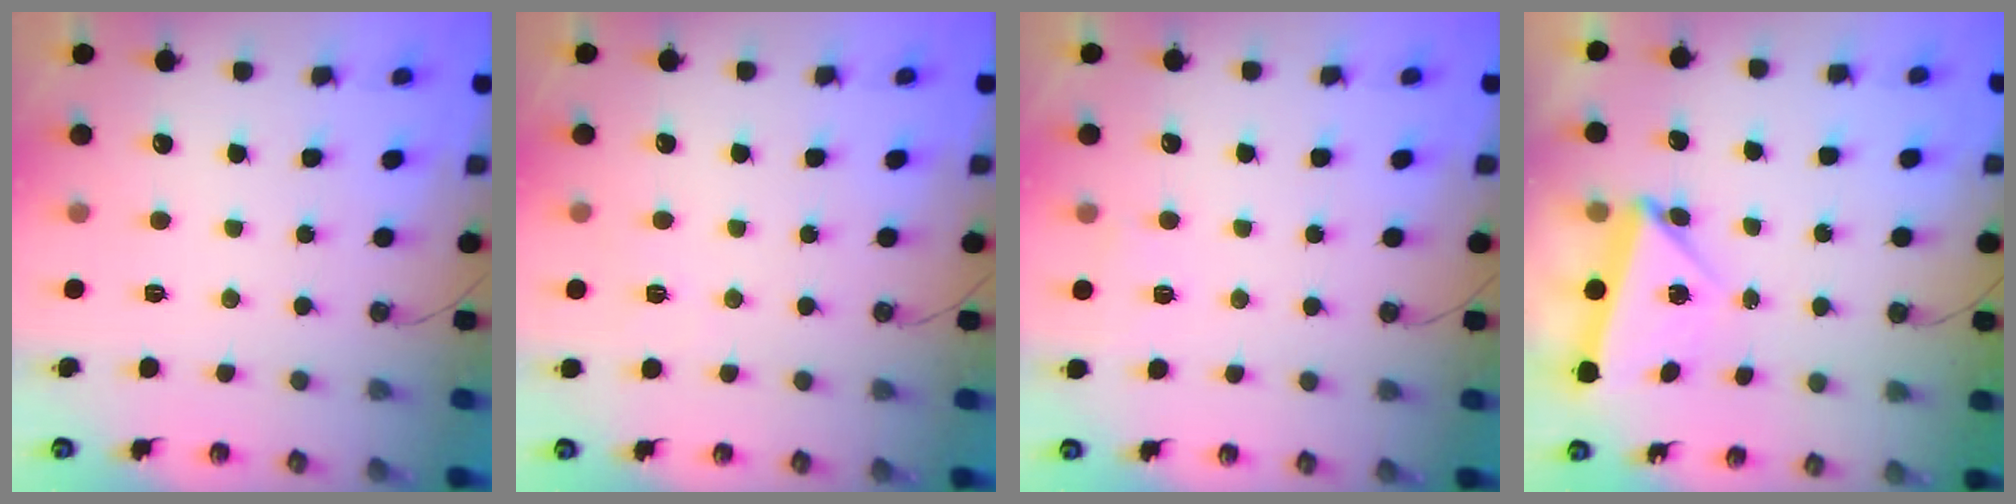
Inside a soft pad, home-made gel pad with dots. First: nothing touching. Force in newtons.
{"total": 4.5, "press": 3.8, "slide": 2.5}
{"total": 3.2, "press": 2.5, "slide": 2.0}
{"total": 6.4, "press": 6.3, "slide": 0.6}